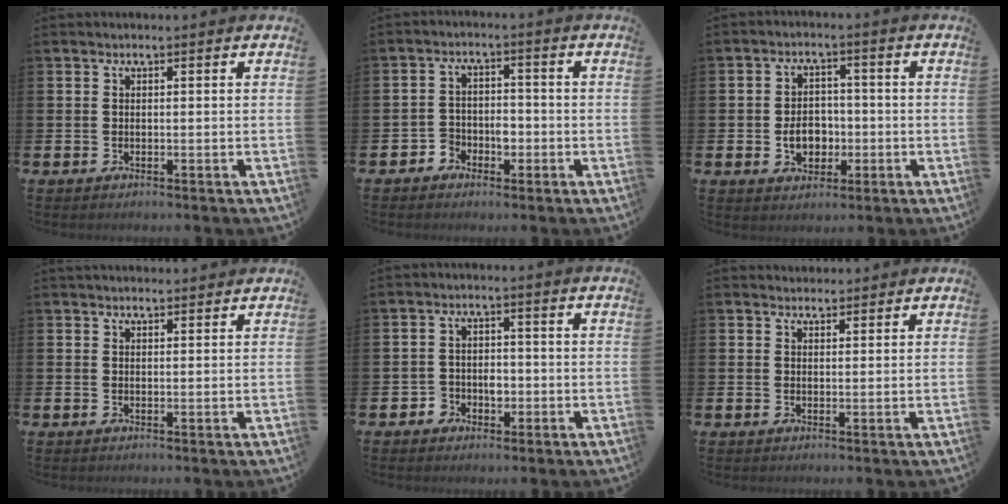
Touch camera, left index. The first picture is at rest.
{"total": 2.9, "force": [-1.7, 2.2, 0.8], "torque": [-0.031, 0.008, -0.038]}
{"total": 4.7, "force": [-1.1, 3.6, 2.8], "torque": [-0.041, 0.002, -0.027]}
{"total": 1.3, "force": [1.3, 0.3, 0.1], "torque": [0.003, -0.005, 0.022]}
{"total": 2.7, "force": [-1.2, 2.3, 0.7], "torque": [-0.014, 0.001, -0.030]}
{"total": 2.0, "force": [1.9, 0.7, 0.0], "torque": [0.004, -0.007, 0.034]}